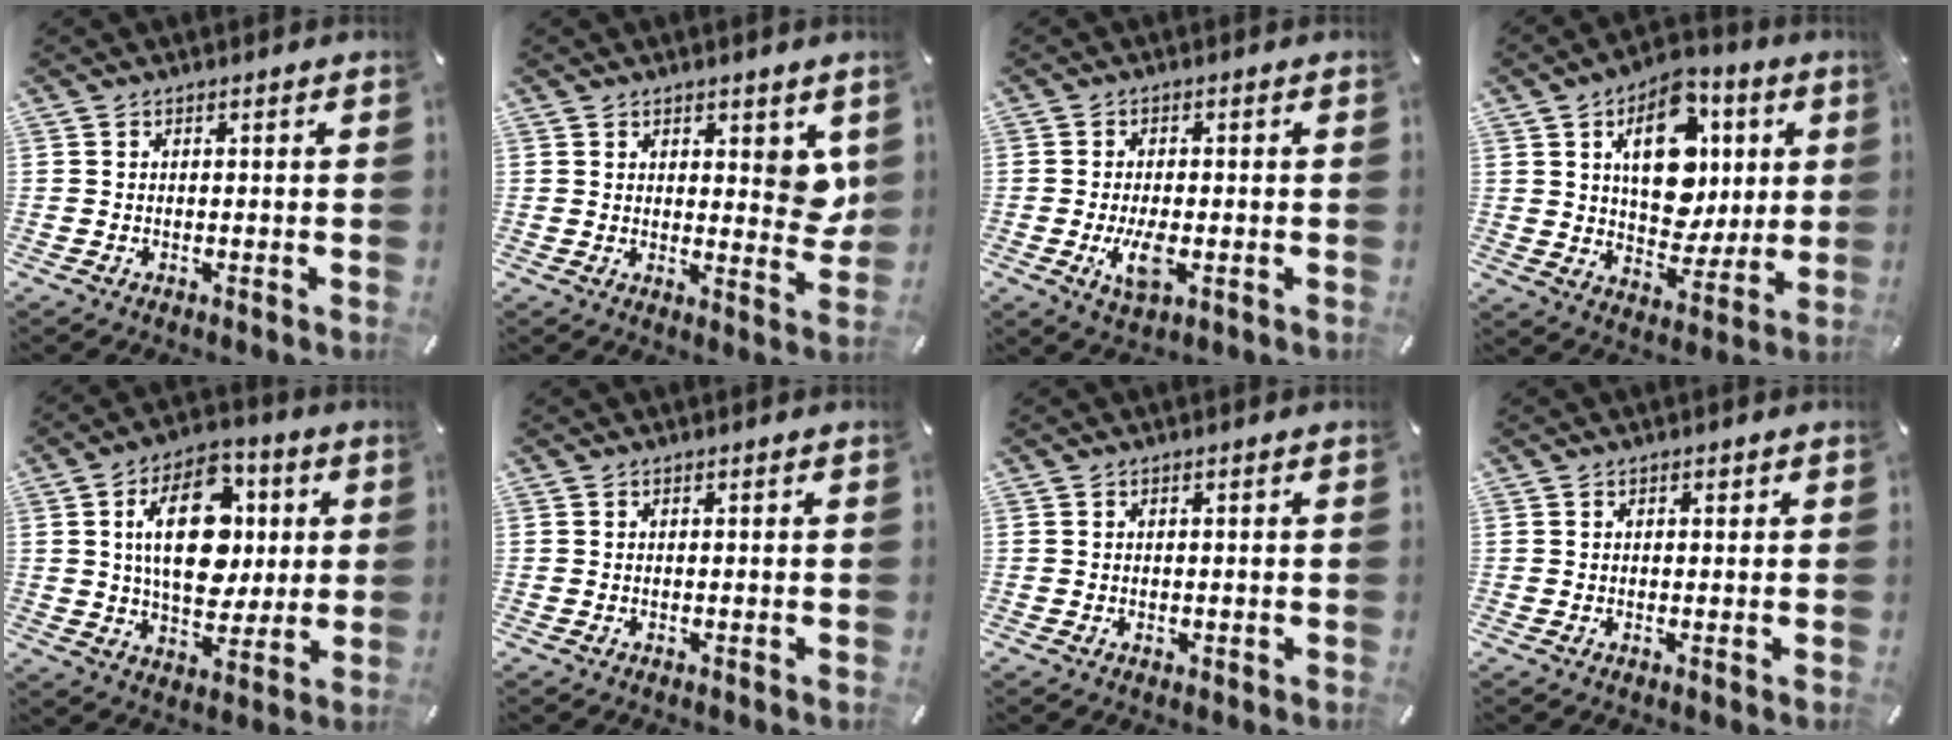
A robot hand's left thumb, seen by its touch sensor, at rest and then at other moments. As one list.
[{"total": 6.0, "force": [3.2, 3.4, 3.9], "torque": [-0.032, -0.021, 0.051]}, {"total": 6.4, "force": [-1.5, 3.0, 5.5], "torque": [-0.125, -0.005, -0.028]}, {"total": 17.3, "force": [5.4, 12.3, 11.0], "torque": [-0.142, -0.015, 0.097]}, {"total": 19.1, "force": [3.8, 12.0, 14.4], "torque": [-0.239, 0.007, 0.062]}, {"total": 0.0}, {"total": 0.6, "force": [0.1, 0.5, 0.2], "torque": [-0.005, 0.004, 0.000]}, {"total": 0.9, "force": [0.3, 0.6, 0.6], "torque": [-0.011, 0.004, 0.004]}]